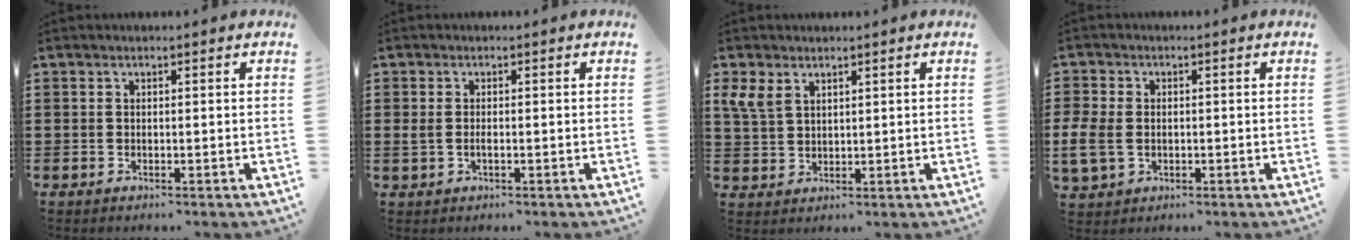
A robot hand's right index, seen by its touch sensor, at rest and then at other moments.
{"total": 0.9, "force": [-0.2, 0.3, 0.8], "torque": [-0.017, -0.002, -0.004]}
{"total": 3.9, "force": [2.3, 2.2, 2.2], "torque": [-0.062, 0.003, 0.043]}
{"total": 4.4, "force": [-0.8, 3.2, 2.8], "torque": [-0.084, -0.002, -0.021]}